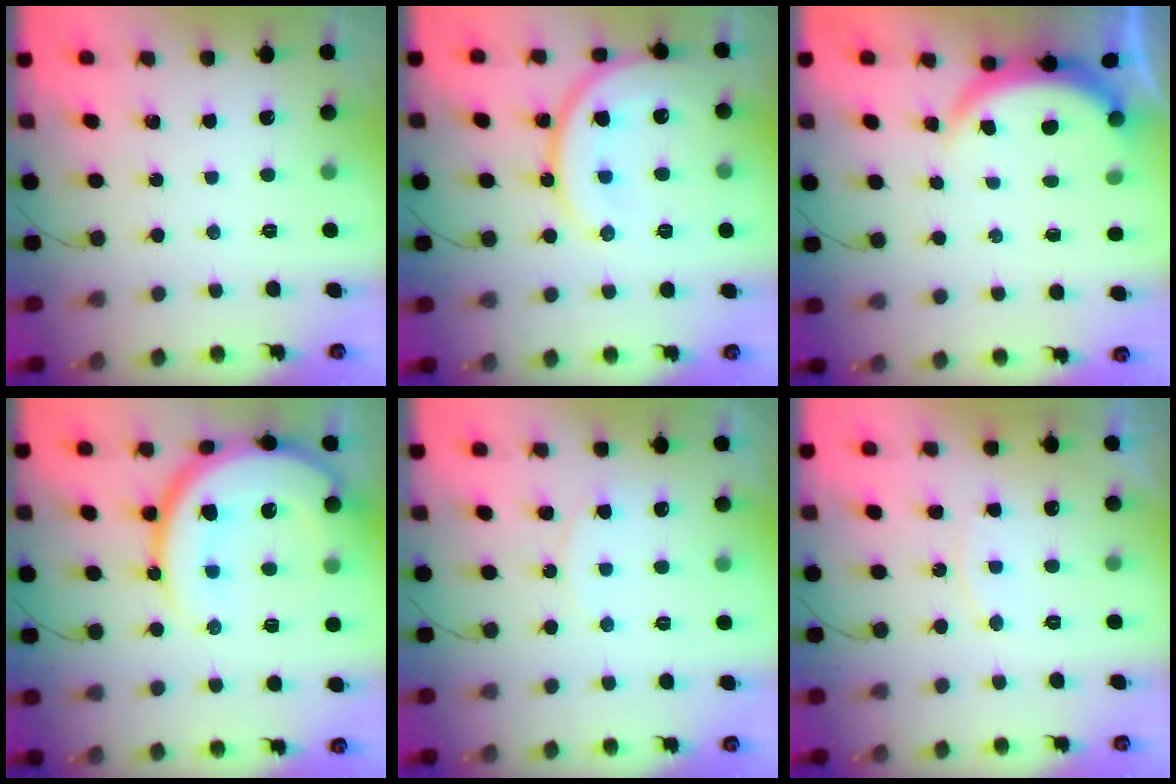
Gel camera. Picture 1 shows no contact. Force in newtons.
{"total": 15.7, "press": 15.6, "slide": 1.5}
{"total": 3.9, "press": 3.9, "slide": 0.2}
{"total": 21.8, "press": 21.7, "slide": 2.0}
{"total": 5.3, "press": 5.3, "slide": 0.6}
{"total": 6.8, "press": 6.8, "slide": 0.6}